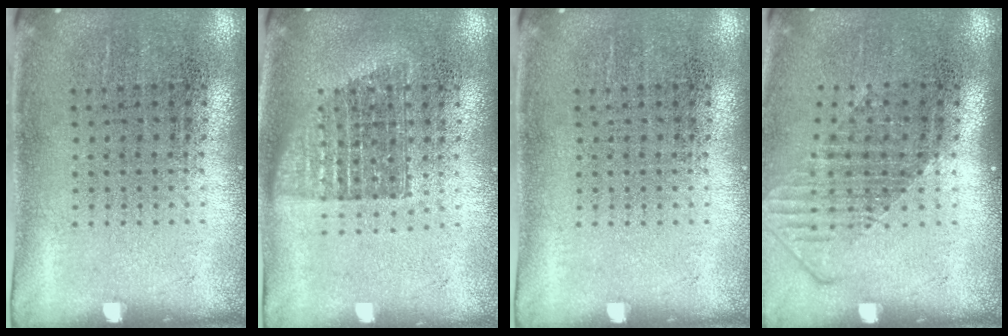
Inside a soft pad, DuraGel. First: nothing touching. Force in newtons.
{"total": 1.2, "press": 1.0, "slide": 0.7}
{"total": 0.0}
{"total": 1.4, "press": 1.1, "slide": 0.9}